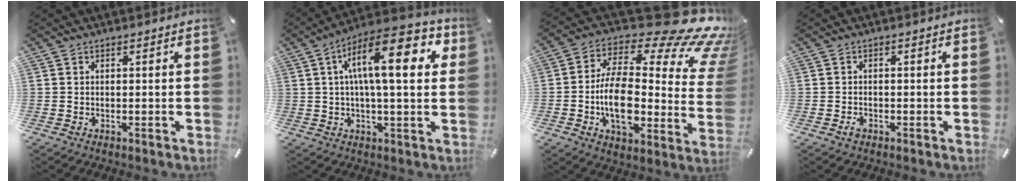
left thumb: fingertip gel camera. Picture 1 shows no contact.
{"total": 17.5, "force": [5.5, 5.3, 15.7], "torque": [-0.242, -0.016, 0.080]}
{"total": 23.5, "force": [5.9, 11.8, 19.5], "torque": [-0.323, -0.070, 0.099]}
{"total": 1.3, "force": [-0.7, 0.8, 0.6], "torque": [-0.012, 0.003, -0.014]}